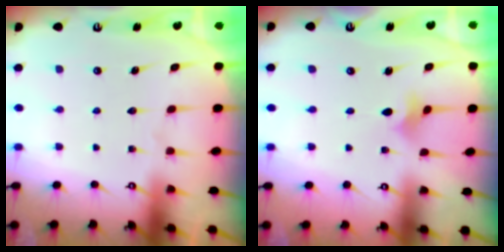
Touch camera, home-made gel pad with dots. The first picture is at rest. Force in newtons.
{"total": 2.8, "press": 2.7, "slide": 0.6}